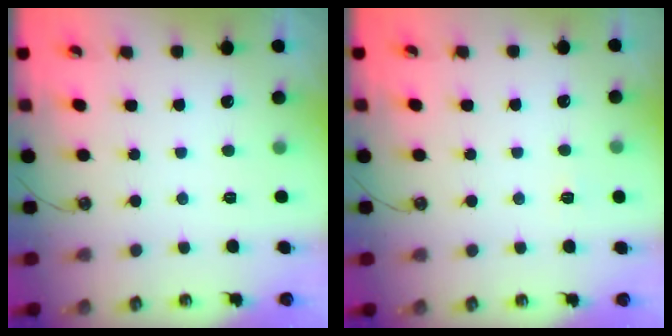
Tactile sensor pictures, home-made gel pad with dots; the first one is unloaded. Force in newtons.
{"total": 3.6, "press": 3.6, "slide": 0.4}